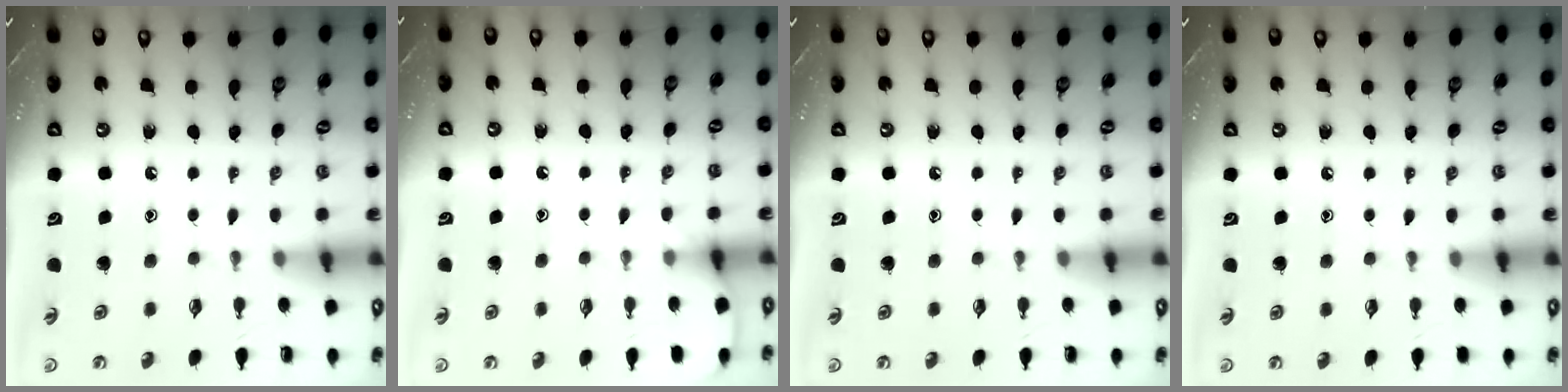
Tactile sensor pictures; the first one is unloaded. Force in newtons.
{"total": 5.0, "press": 5.0, "slide": 0.7}
{"total": 0.0}
{"total": 2.9, "press": 2.9, "slide": 0.5}